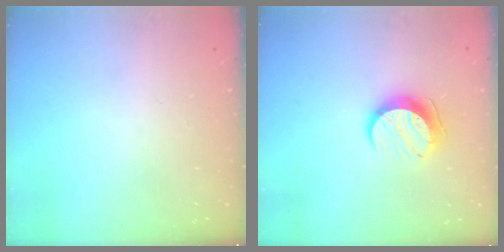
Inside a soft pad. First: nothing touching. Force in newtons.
{"total": 9.4, "press": 9.4, "slide": 0.2}